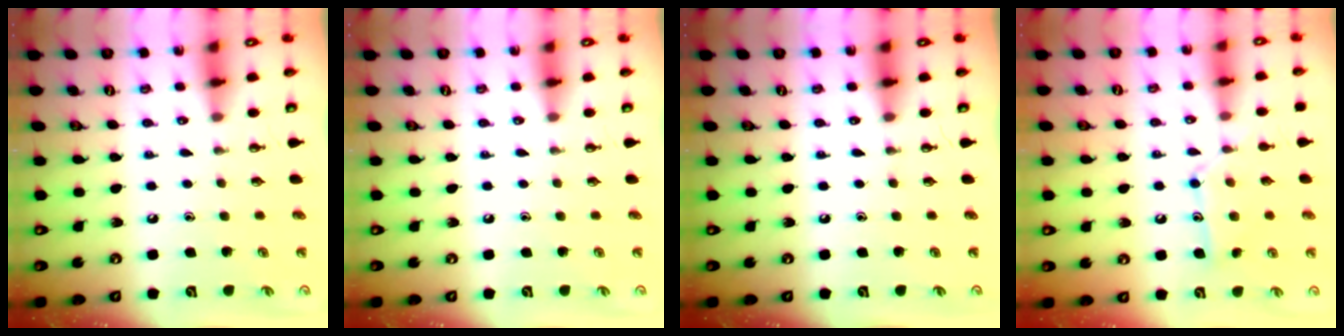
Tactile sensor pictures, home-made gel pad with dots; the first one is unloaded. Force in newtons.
{"total": 0.0}
{"total": 0.0}
{"total": 12.0, "press": 12.0, "slide": 0.7}